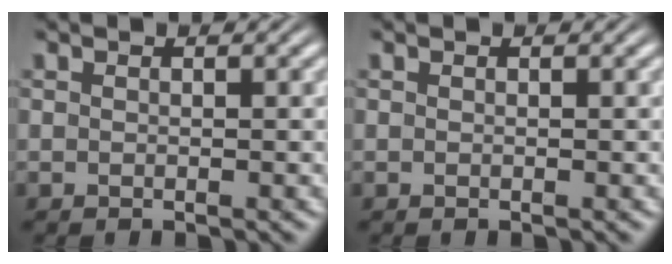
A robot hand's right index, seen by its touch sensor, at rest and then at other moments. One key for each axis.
{"total": 0.0}